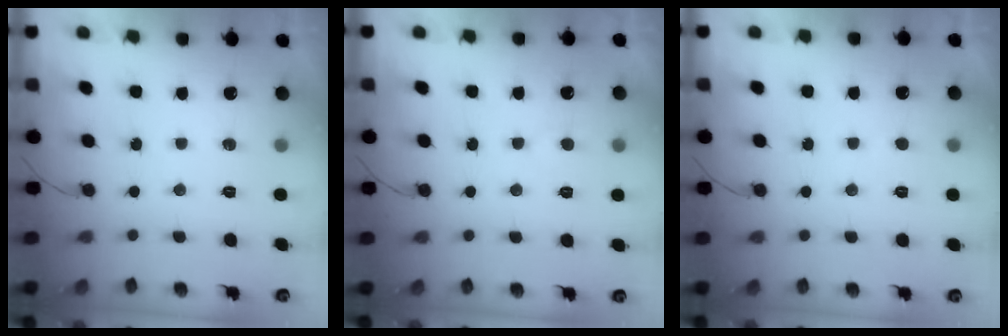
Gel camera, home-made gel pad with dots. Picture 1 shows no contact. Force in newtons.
{"total": 2.8, "press": 2.8, "slide": 0.2}
{"total": 1.9, "press": 1.9, "slide": 0.3}